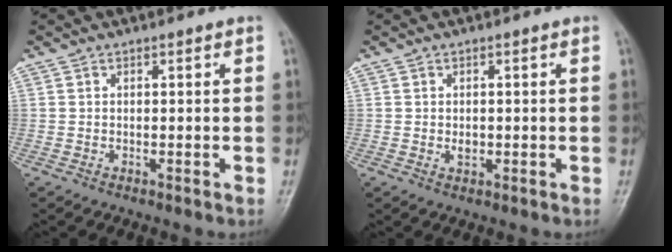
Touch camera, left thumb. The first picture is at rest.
{"total": 1.6, "force": [0.0, 1.2, 1.1], "torque": [-0.012, -0.001, 0.002]}